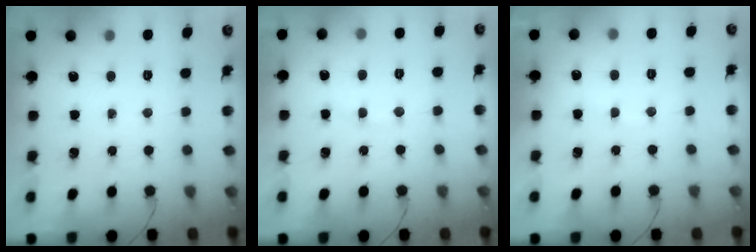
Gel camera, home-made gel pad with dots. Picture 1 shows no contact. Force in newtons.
{"total": 6.2, "press": 6.0, "slide": 1.5}
{"total": 5.6, "press": 5.5, "slide": 0.9}